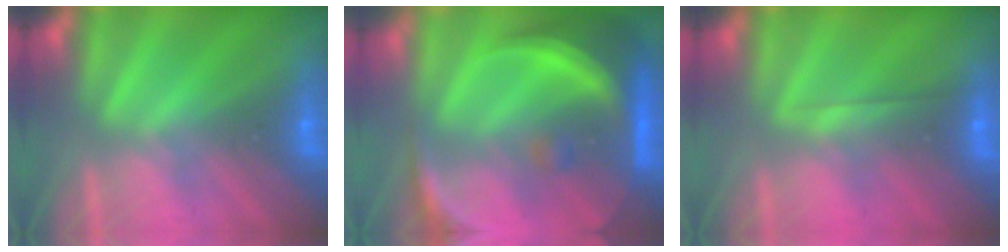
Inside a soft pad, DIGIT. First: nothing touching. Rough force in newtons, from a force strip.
{"total": 8.3}
{"total": 1.9}